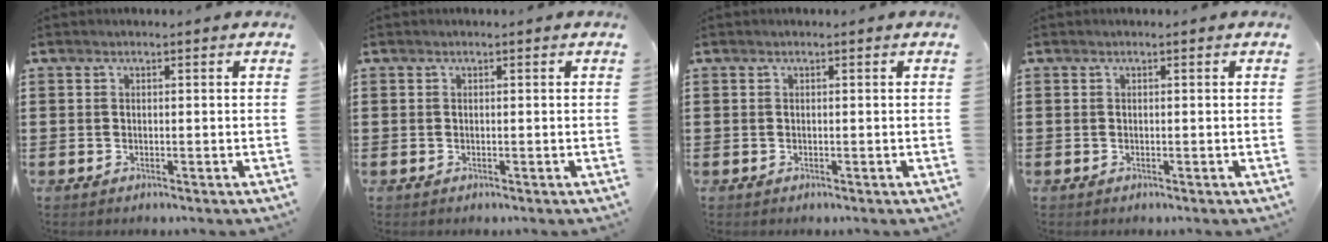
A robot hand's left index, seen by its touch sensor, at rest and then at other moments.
{"total": 0.0}
{"total": 0.0}
{"total": 0.0}